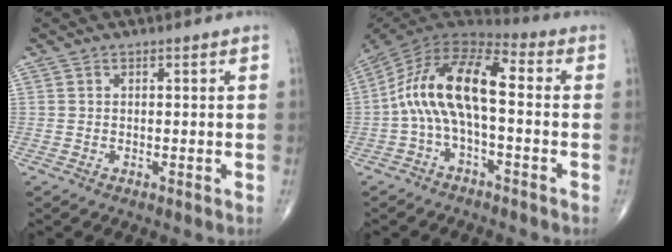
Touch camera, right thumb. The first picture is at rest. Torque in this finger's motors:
{"motor_torque": [2.16, 2.26, 0.71, -0.69, 0.48]}